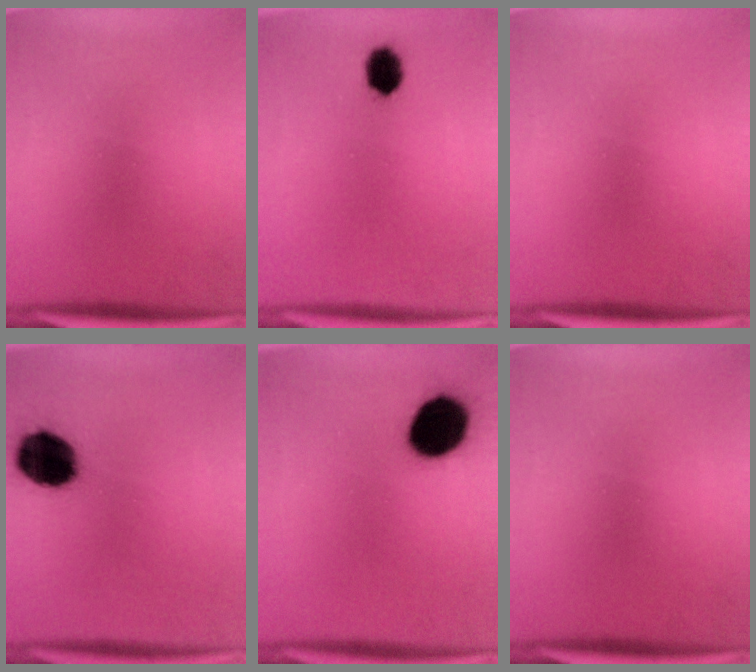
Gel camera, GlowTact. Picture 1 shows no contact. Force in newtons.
{"total": 5.1}
{"total": 0.0}
{"total": 15.8}
{"total": 14.4}
{"total": 0.0}